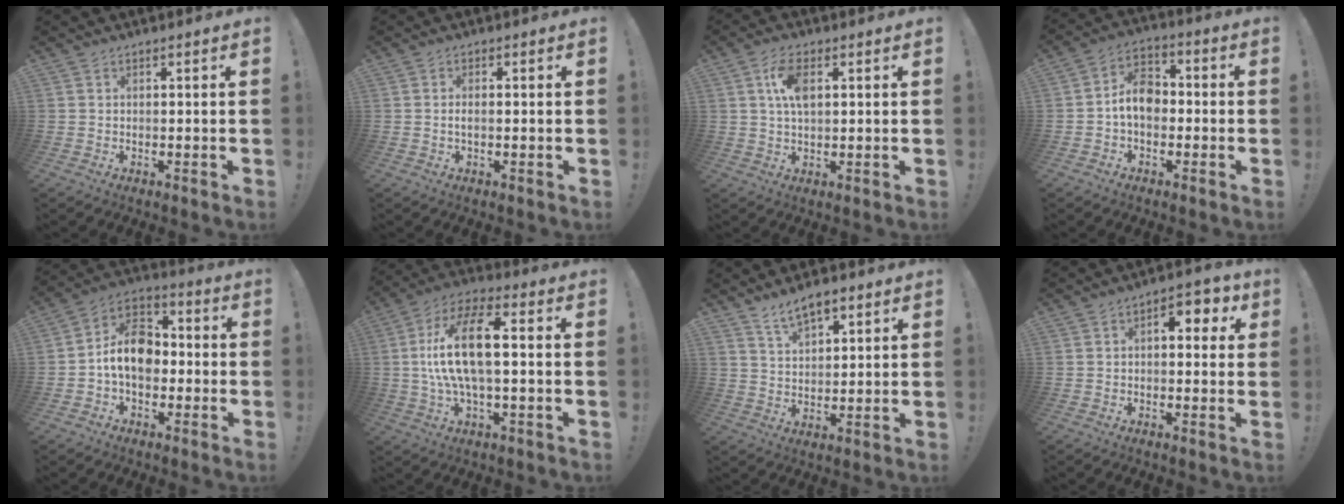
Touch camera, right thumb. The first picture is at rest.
{"total": 1.3, "force": [-0.3, 0.4, 1.1], "torque": [-0.020, 0.002, -0.006]}
{"total": 7.7, "force": [2.0, 3.9, 6.3], "torque": [-0.120, 0.003, 0.033]}
{"total": 9.4, "force": [-1.3, 6.6, 6.6], "torque": [-0.119, 0.016, -0.021]}
{"total": 12.6, "force": [-1.4, 8.9, 8.7], "torque": [-0.147, 0.024, -0.022]}
{"total": 16.8, "force": [1.0, 6.6, 15.4], "torque": [-0.283, 0.004, 0.011]}
{"total": 7.6, "force": [5.2, 3.3, 4.4], "torque": [-0.075, -0.019, 0.096]}
{"total": 6.5, "force": [1.7, 3.9, 4.9], "torque": [-0.048, -0.006, 0.021]}